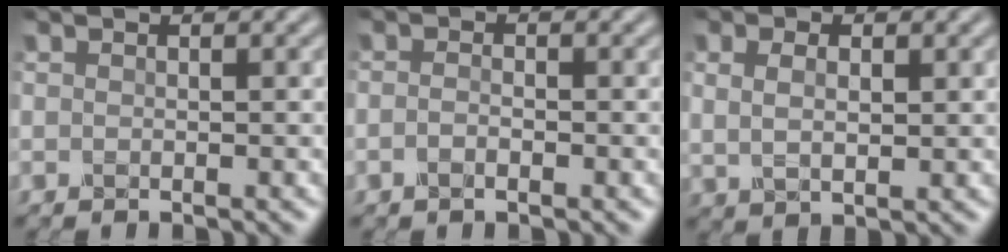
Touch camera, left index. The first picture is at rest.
{"total": 1.0, "force": [-0.5, 0.4, 0.8], "torque": [-0.019, 0.000, -0.012]}
{"total": 3.0, "force": [1.1, 1.7, 2.3], "torque": [-0.041, -0.004, 0.023]}